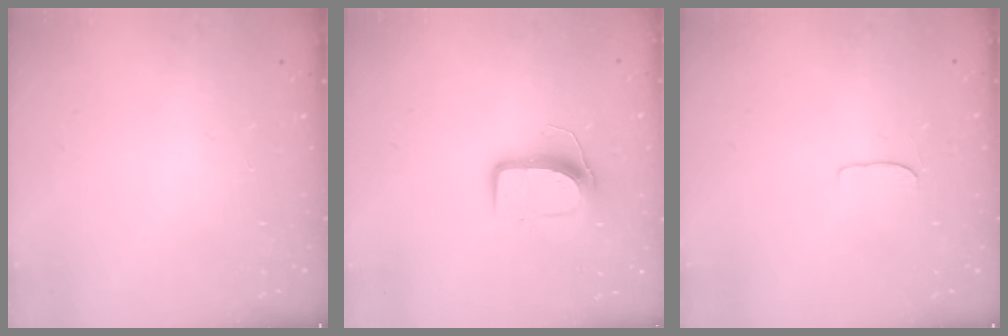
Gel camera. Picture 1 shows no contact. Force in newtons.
{"total": 9.9, "press": 9.8, "slide": 1.1}
{"total": 4.9, "press": 4.9, "slide": 0.5}